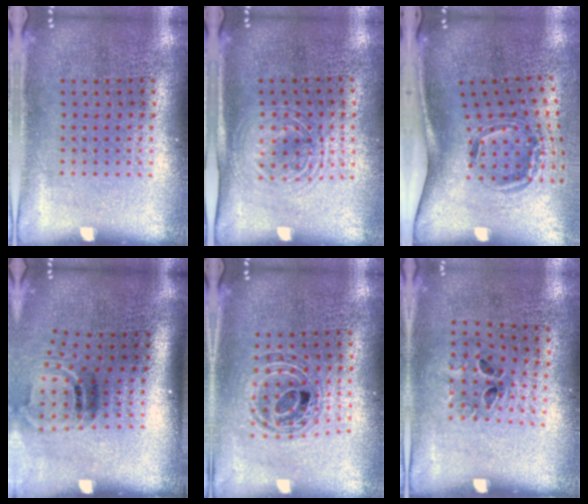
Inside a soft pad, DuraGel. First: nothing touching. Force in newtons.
{"total": 1.5, "press": 1.3, "slide": 0.7}
{"total": 2.0, "press": 1.2, "slide": 1.6}
{"total": 2.0, "press": 1.2, "slide": 1.6}
{"total": 0.9, "press": 0.9, "slide": 0.2}
{"total": 1.3, "press": 0.7, "slide": 1.1}